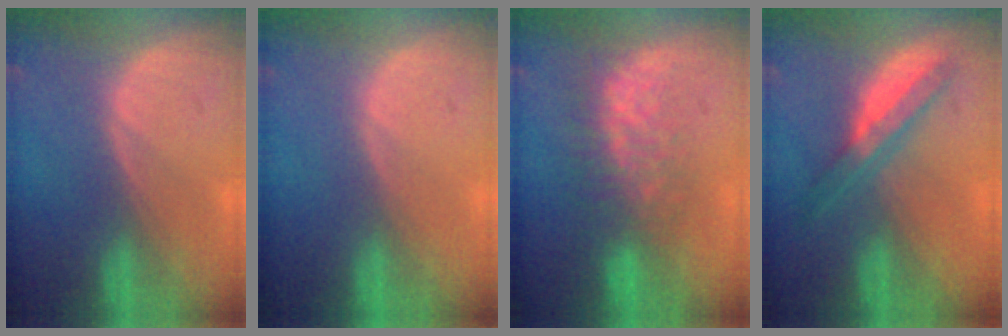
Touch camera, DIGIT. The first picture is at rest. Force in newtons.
{"total": 0.0}
{"total": 7.9, "press": 7.4, "slide": 2.6}
{"total": 5.6, "press": 5.2, "slide": 1.9}